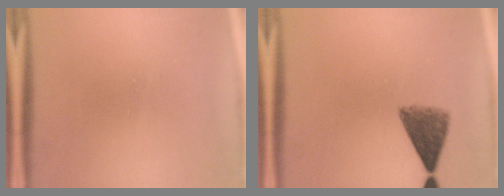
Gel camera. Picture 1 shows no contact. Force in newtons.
{"total": 5.8}